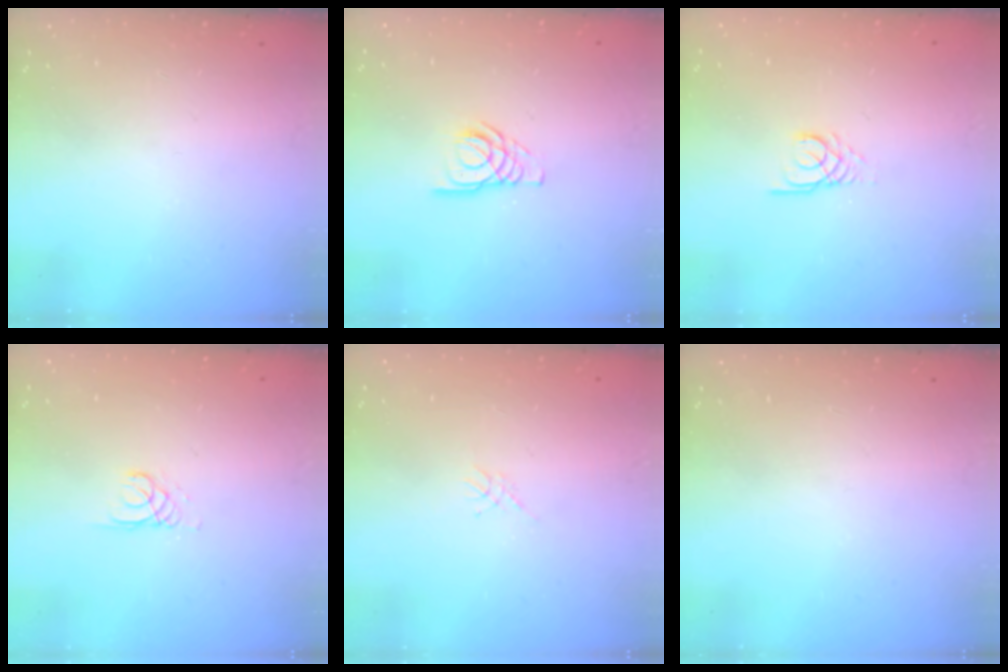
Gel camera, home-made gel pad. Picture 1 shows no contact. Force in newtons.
{"total": 5.9, "press": 5.8, "slide": 0.8}
{"total": 2.5, "press": 2.5, "slide": 0.2}
{"total": 1.1, "press": 1.1, "slide": 0.1}
{"total": 1.1, "press": 1.1, "slide": 0.3}
{"total": 0.0}